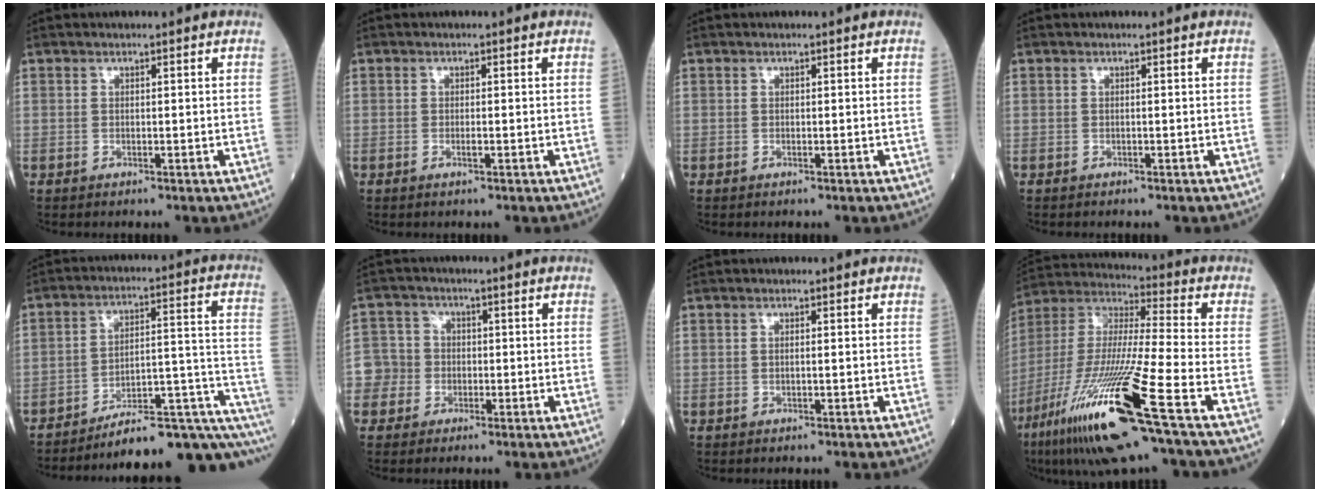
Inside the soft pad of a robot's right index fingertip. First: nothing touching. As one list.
[{"total": 0.7, "force": [-0.3, 0.0, 0.7], "torque": [-0.016, 0.000, -0.004]}, {"total": 0.0}, {"total": 0.0}, {"total": 17.6, "force": [-13.6, 2.9, 10.8], "torque": [-0.074, 0.062, -0.186]}, {"total": 5.0, "force": [-2.2, 4.5, 0.3], "torque": [-0.003, 0.016, -0.052]}, {"total": 0.0}, {"total": 22.6, "force": [-11.5, 0.2, 19.5], "torque": [-0.405, -0.060, -0.218]}]